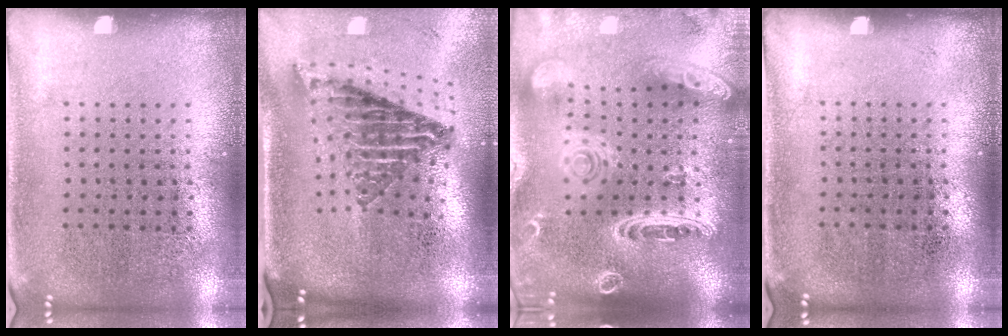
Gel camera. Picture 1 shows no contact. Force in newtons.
{"total": 2.6, "press": 1.6, "slide": 2.0}
{"total": 3.7, "press": 3.0, "slide": 2.2}
{"total": 0.0}